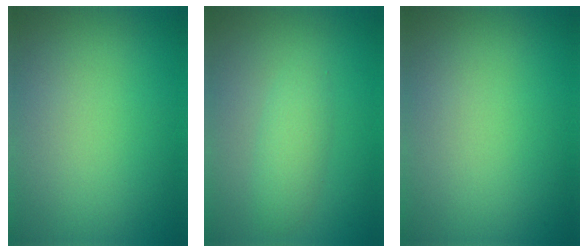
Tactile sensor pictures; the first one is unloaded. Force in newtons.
{"total": 2.1, "press": 2.1, "slide": 0.1}
{"total": 0.0}